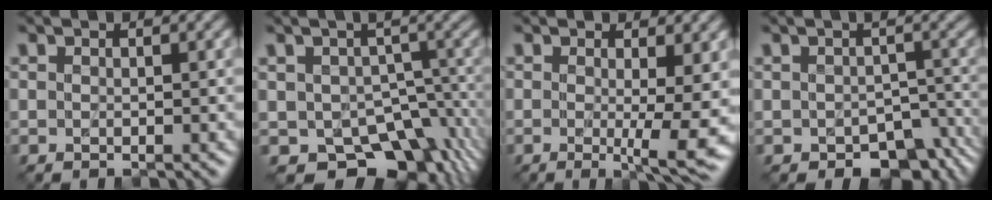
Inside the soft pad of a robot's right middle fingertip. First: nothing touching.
{"total": 8.7, "force": [-3.9, 5.5, 5.5], "torque": [-0.066, -0.026, -0.051]}
{"total": 5.3, "force": [-0.5, 0.7, 5.3], "torque": [-0.083, -0.013, -0.005]}
{"total": 5.8, "force": [-3.3, 3.1, 3.5], "torque": [-0.037, -0.022, -0.037]}